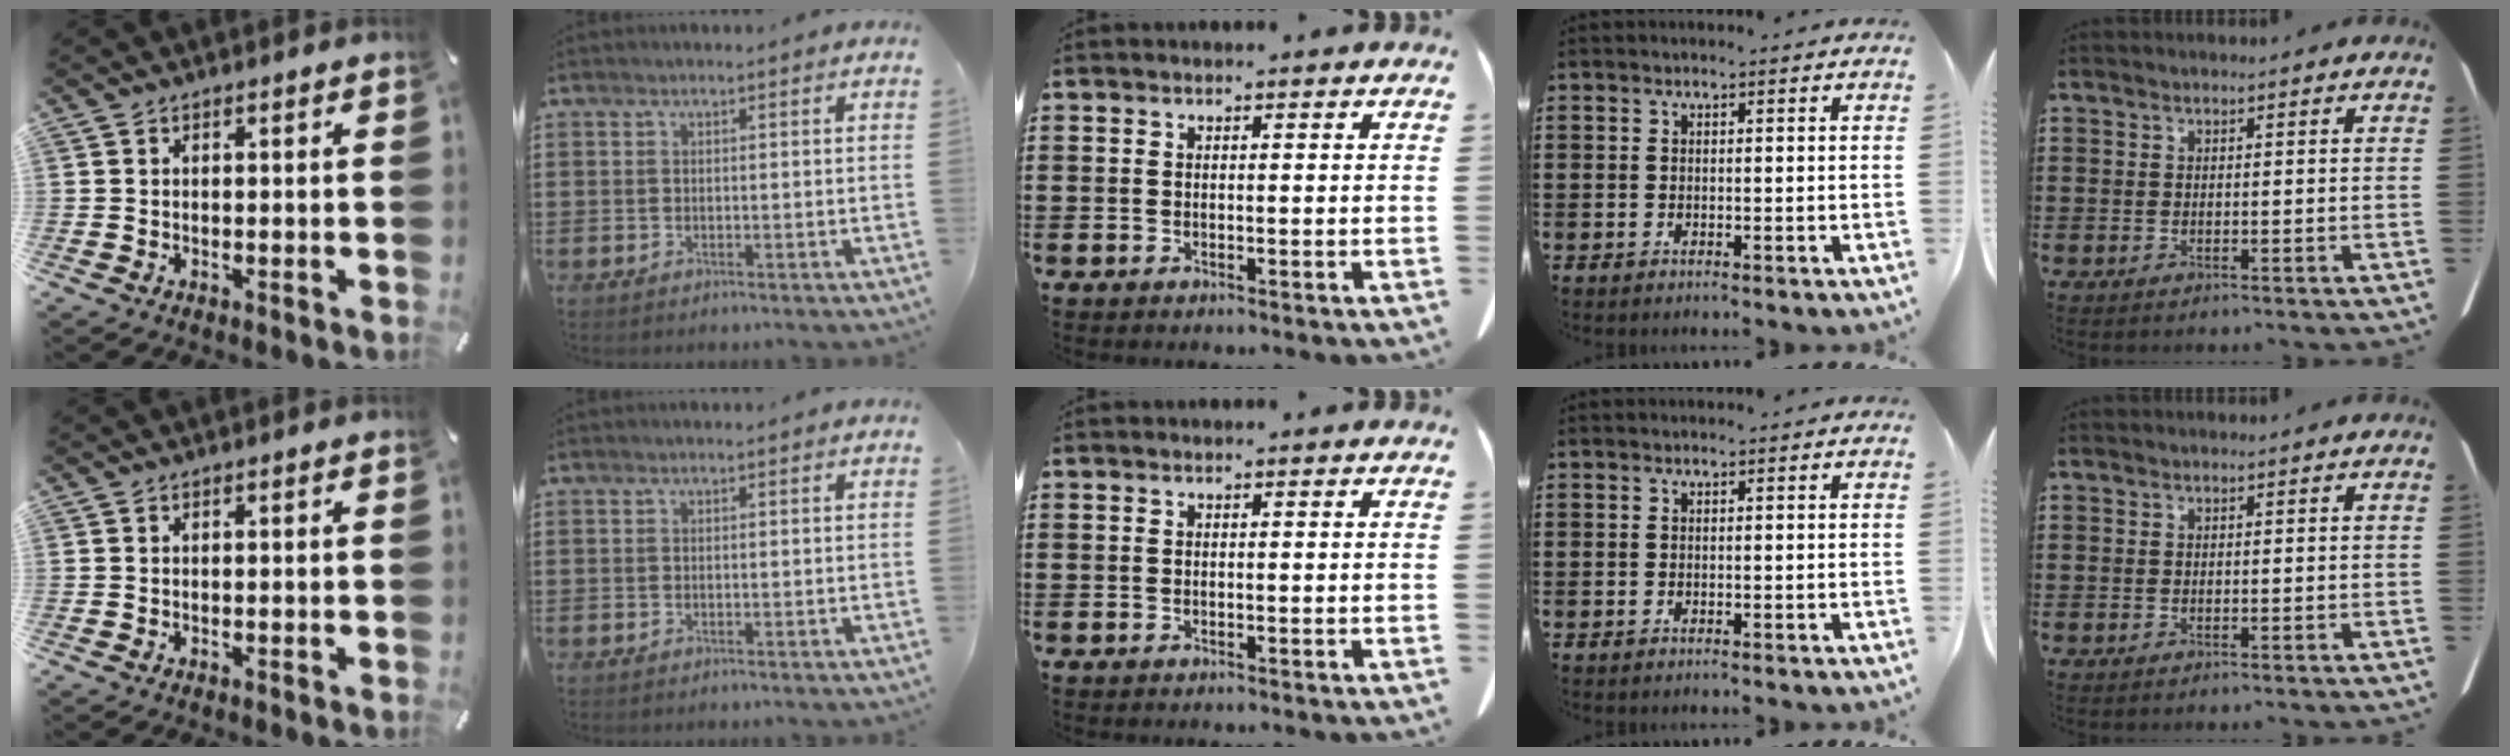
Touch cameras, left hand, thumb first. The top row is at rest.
{}